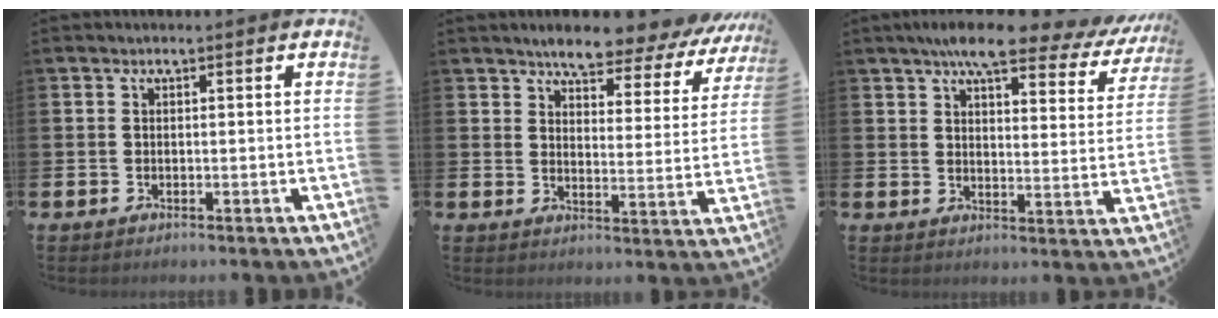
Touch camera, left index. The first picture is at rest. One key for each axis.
{"total": 6.2, "fx": 5.9, "fy": 1.2, "fz": 1.6, "tx": -0.045, "ty": -0.046, "tz": 0.098}
{"total": 8.3, "fx": 7.1, "fy": 1.7, "fz": 3.8, "tx": -0.077, "ty": -0.038, "tz": 0.122}